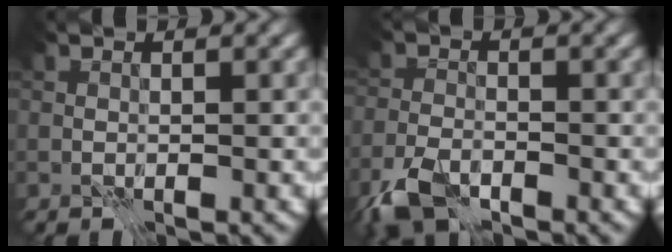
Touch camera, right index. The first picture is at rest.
{"total": 4.6, "force": [-3.4, 1.7, 2.5], "torque": [-0.054, -0.008, -0.078]}